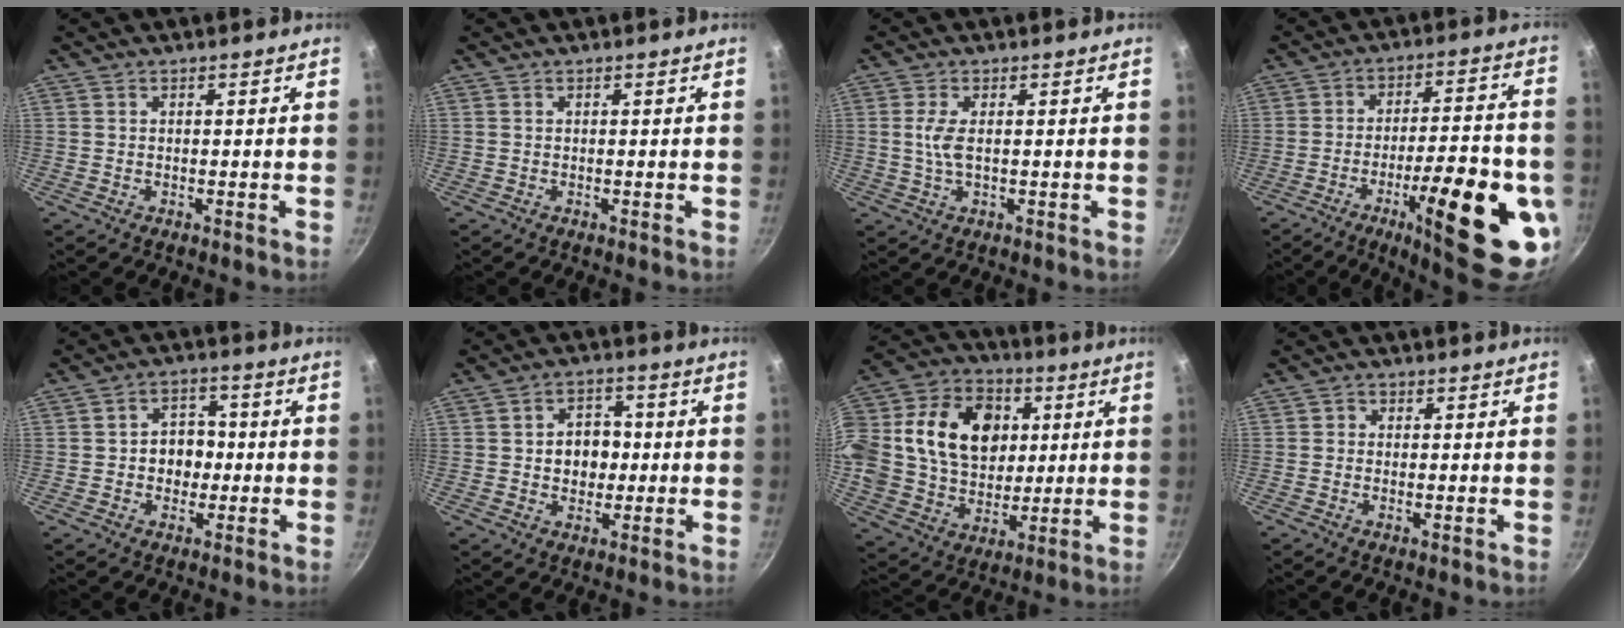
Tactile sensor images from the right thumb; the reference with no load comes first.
{"total": 0.0}
{"total": 3.8, "force": [0.3, 1.5, 3.5], "torque": [-0.081, 0.001, 0.007]}
{"total": 23.7, "force": [-8.0, 6.6, 21.3], "torque": [-0.270, 0.021, -0.106]}
{"total": 6.7, "force": [-0.5, 5.5, 3.7], "torque": [-0.011, 0.012, -0.012]}
{"total": 7.4, "force": [0.1, 5.9, 4.4], "torque": [-0.033, 0.007, -0.003]}
{"total": 28.9, "force": [5.8, 21.8, 18.1], "torque": [-0.346, 0.031, 0.102]}
{"total": 1.3, "force": [-0.1, 1.1, 0.7], "torque": [-0.012, 0.001, -0.008]}